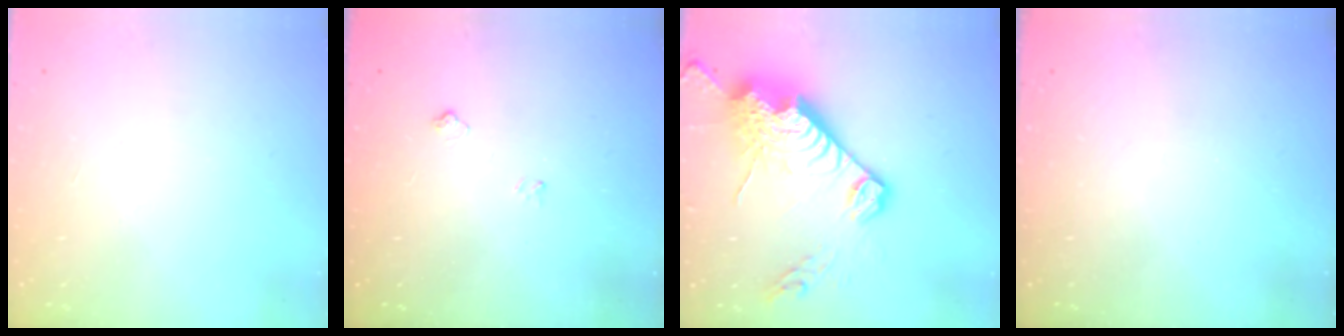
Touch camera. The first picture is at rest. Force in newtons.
{"total": 5.8, "press": 5.7, "slide": 0.8}
{"total": 21.7, "press": 21.6, "slide": 1.8}
{"total": 0.0}